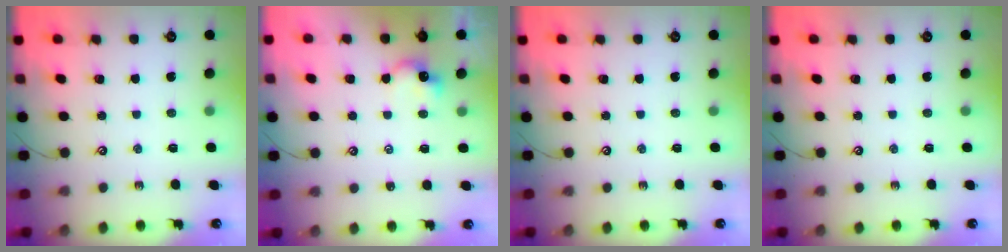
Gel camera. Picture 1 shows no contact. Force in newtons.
{"total": 1.7, "press": 1.7, "slide": 0.4}
{"total": 0.0}
{"total": 0.0}